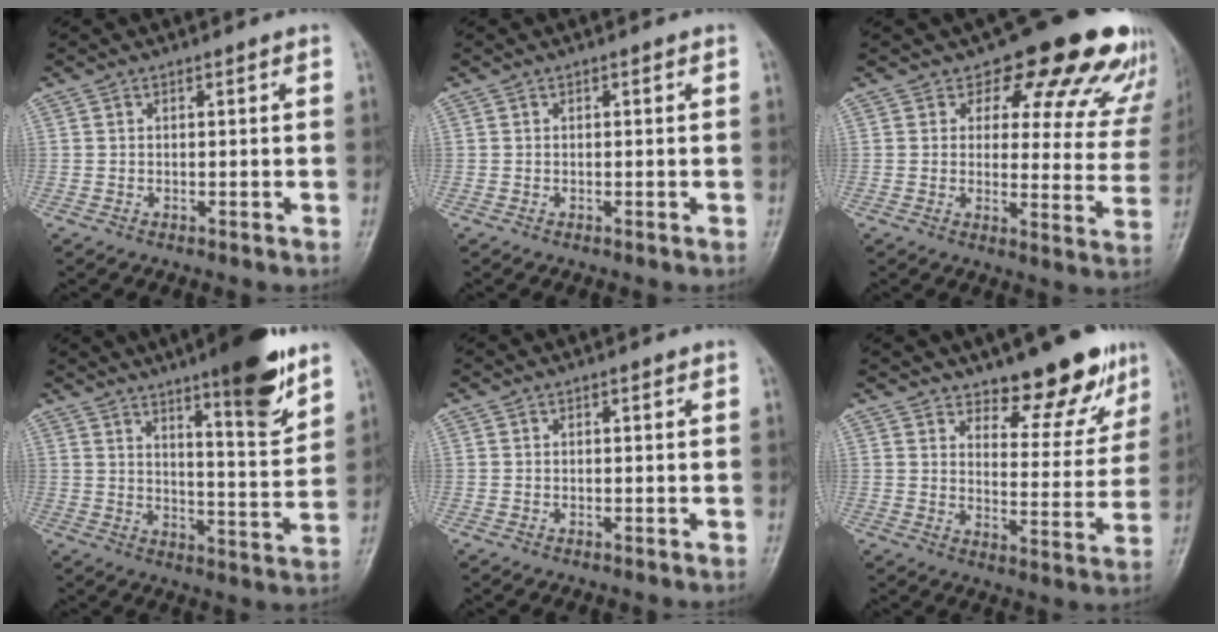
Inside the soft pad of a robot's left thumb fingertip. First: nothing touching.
{"total": 0.0}
{"total": 19.0, "force": [14.5, 8.8, 8.5], "torque": [-0.044, -0.078, 0.151]}
{"total": 14.3, "force": [9.4, 2.5, 10.5], "torque": [-0.132, -0.061, 0.141]}
{"total": 0.0}
{"total": 12.2, "force": [9.1, 4.7, 6.6], "torque": [-0.040, -0.065, 0.134]}